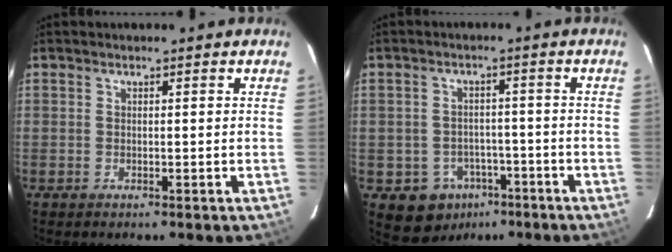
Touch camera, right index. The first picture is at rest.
{"total": 8.1, "force": [-4.5, 6.5, 1.8], "torque": [-0.047, 0.021, -0.044]}